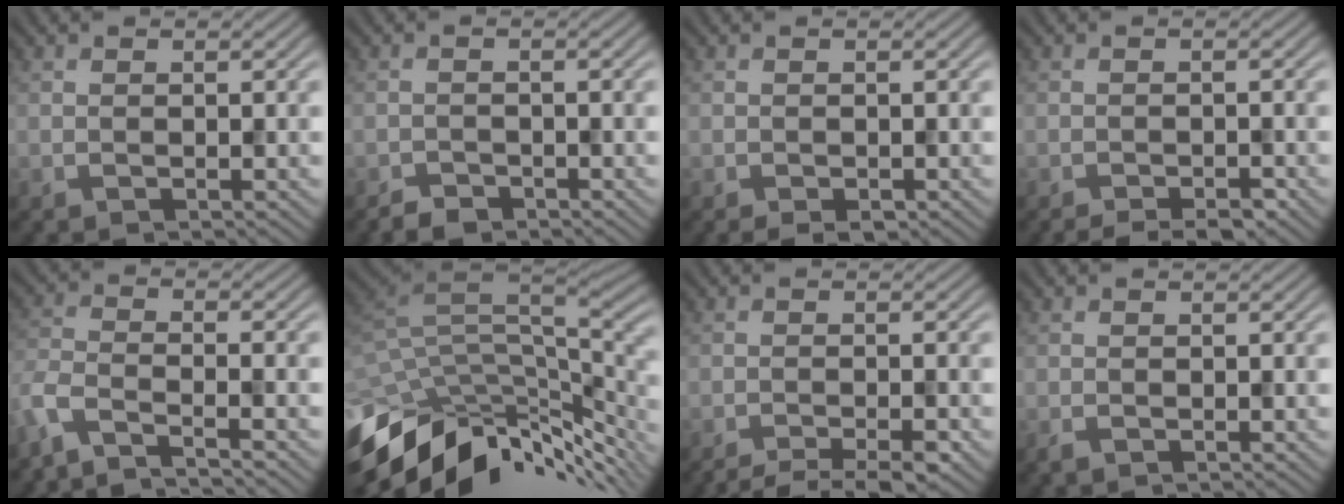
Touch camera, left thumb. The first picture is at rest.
{"total": 1.6, "force": [-1.4, 0.6, 0.4], "torque": [-0.004, -0.001, -0.029]}
{"total": 1.3, "force": [-0.8, 0.7, 0.8], "torque": [-0.017, -0.007, -0.013]}
{"total": 3.1, "force": [-2.4, 0.8, 1.8], "torque": [-0.023, 0.000, -0.035]}
{"total": 5.4, "force": [-4.7, 0.7, 2.5], "torque": [-0.060, -0.011, -0.097]}
{"total": 13.0, "force": [-5.0, 6.5, 10.1], "torque": [-0.188, -0.017, -0.086]}
{"total": 5.4, "force": [-4.5, 0.9, 3.0], "torque": [-0.043, -0.004, -0.067]}
{"total": 0.7, "force": [-0.4, 0.6, 0.3], "torque": [-0.006, -0.005, -0.008]}